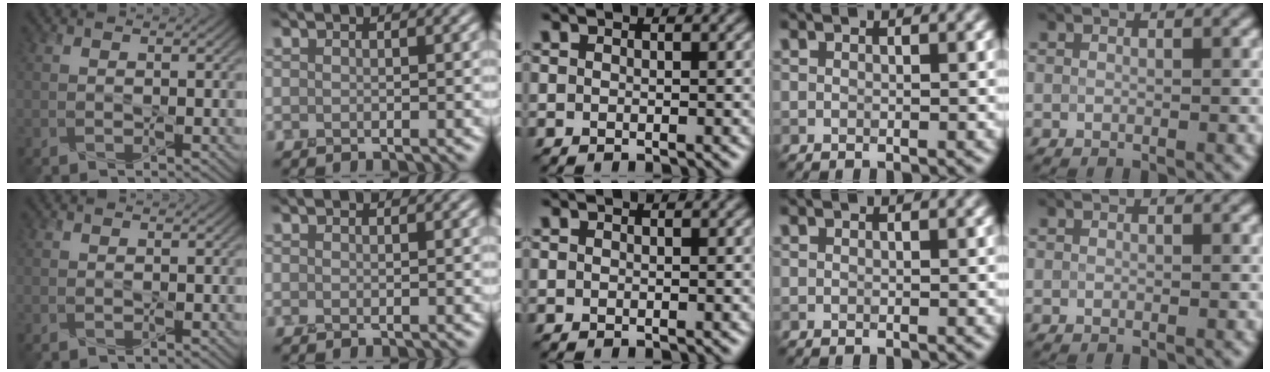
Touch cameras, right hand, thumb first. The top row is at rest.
{}